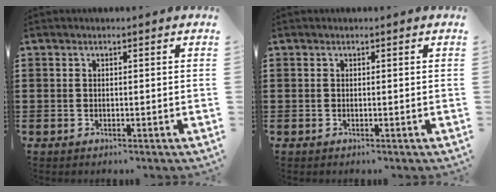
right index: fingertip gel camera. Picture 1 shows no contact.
{"total": 0.0}